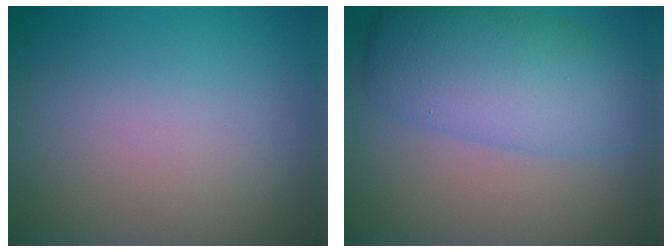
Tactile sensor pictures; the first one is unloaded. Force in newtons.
{"total": 6.6, "press": 6.6, "slide": 0.1}